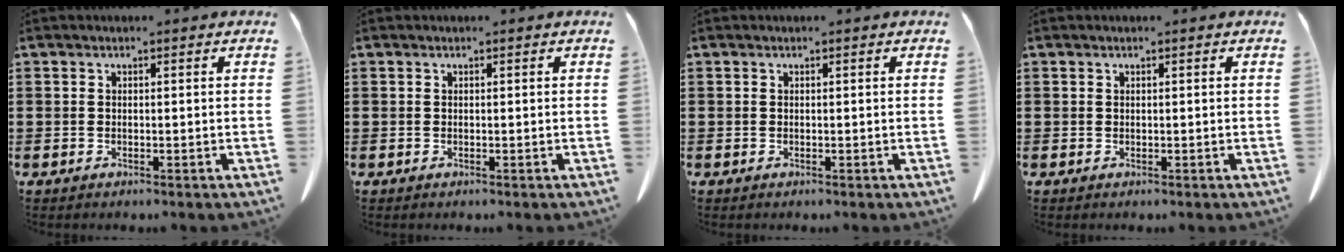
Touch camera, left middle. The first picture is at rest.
{"total": 0.0}
{"total": 0.0}
{"total": 0.0}